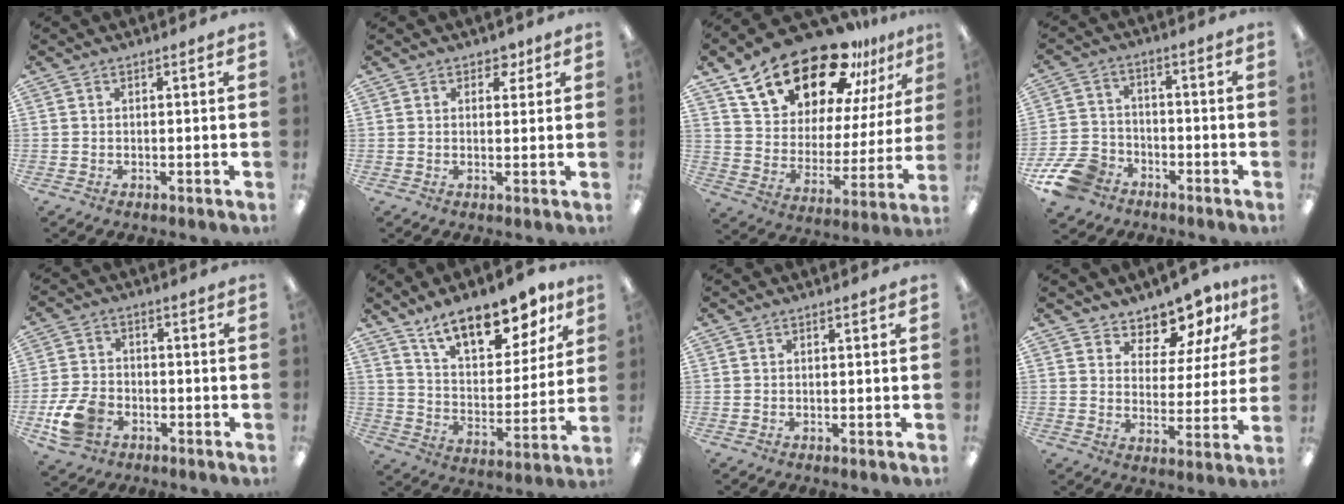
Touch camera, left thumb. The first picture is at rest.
{"total": 3.1, "force": [2.0, 2.0, 1.2], "torque": [-0.003, -0.005, 0.033]}
{"total": 23.7, "force": [17.5, 10.6, 12.0], "torque": [-0.211, -0.104, 0.306]}
{"total": 10.6, "force": [-6.9, 6.9, 4.2], "torque": [-0.092, 0.047, -0.126]}
{"total": 9.1, "force": [-4.1, 6.3, 5.2], "torque": [-0.115, 0.018, -0.072]}
{"total": 15.8, "force": [12.1, 6.4, 7.8], "torque": [-0.117, -0.073, 0.210]}
{"total": 0.0}
{"total": 9.9, "force": [8.8, 4.2, 2.1], "torque": [-0.047, -0.072, 0.163]}